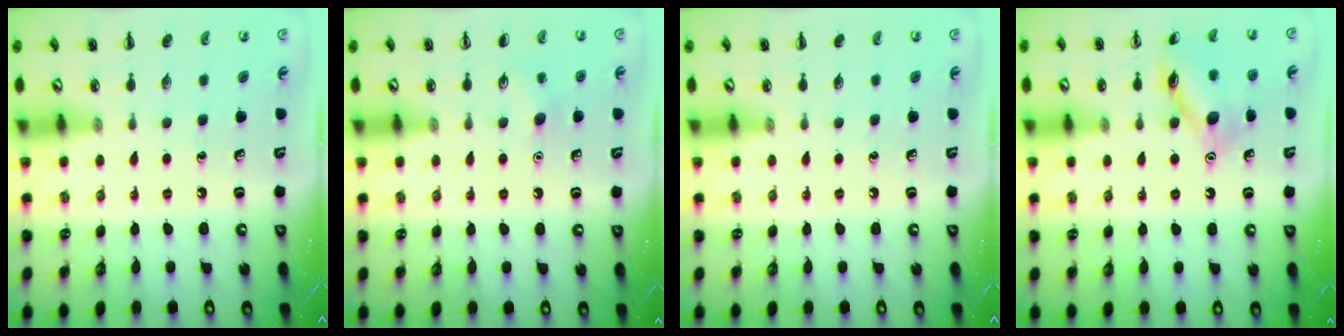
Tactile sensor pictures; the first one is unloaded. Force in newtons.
{"total": 6.3, "press": 6.1, "slide": 1.6}
{"total": 0.0}
{"total": 12.0, "press": 11.9, "slide": 0.9}